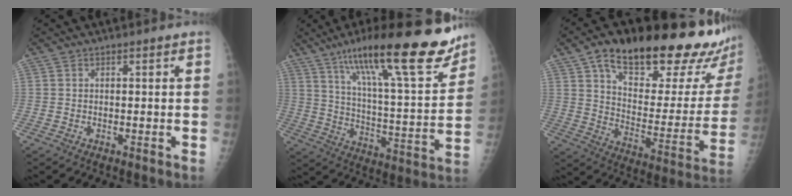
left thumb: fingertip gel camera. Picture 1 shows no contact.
{"total": 26.8, "force": [18.1, 5.2, 19.1], "torque": [-0.271, -0.058, 0.284]}
{"total": 31.5, "force": [20.0, 11.2, 21.7], "torque": [-0.286, -0.046, 0.294]}